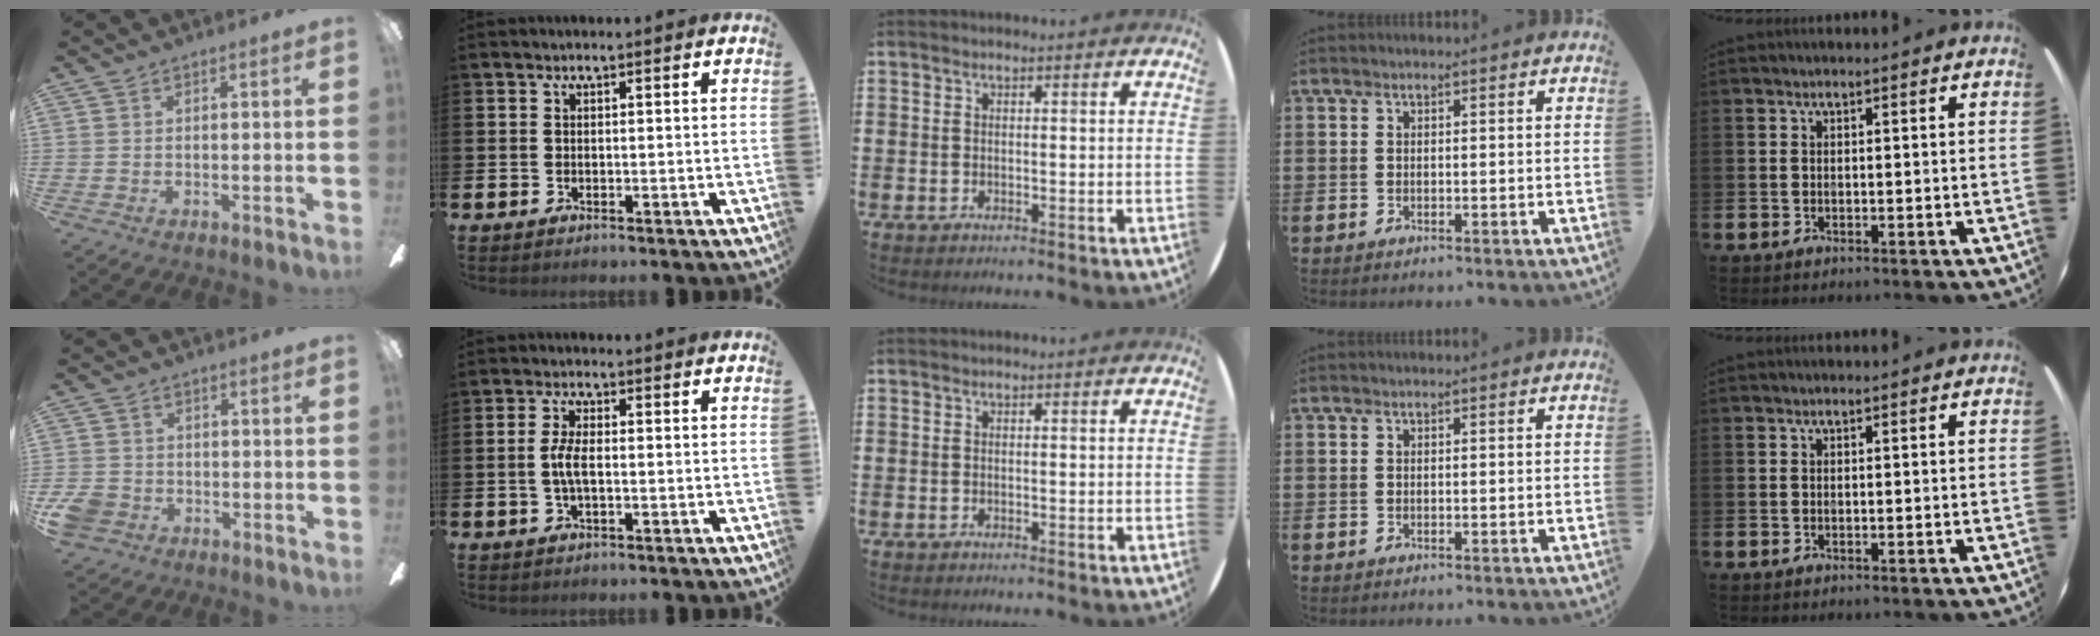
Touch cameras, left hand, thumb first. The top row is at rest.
{"thumb": {"total": 5.4, "force": [-2.3, 4.3, 2.2], "torque": [-0.060, 0.014, -0.046]}, "index": {"total": 3.4, "force": [-0.1, 1.3, 3.2], "torque": [-0.070, 0.003, -0.005]}}